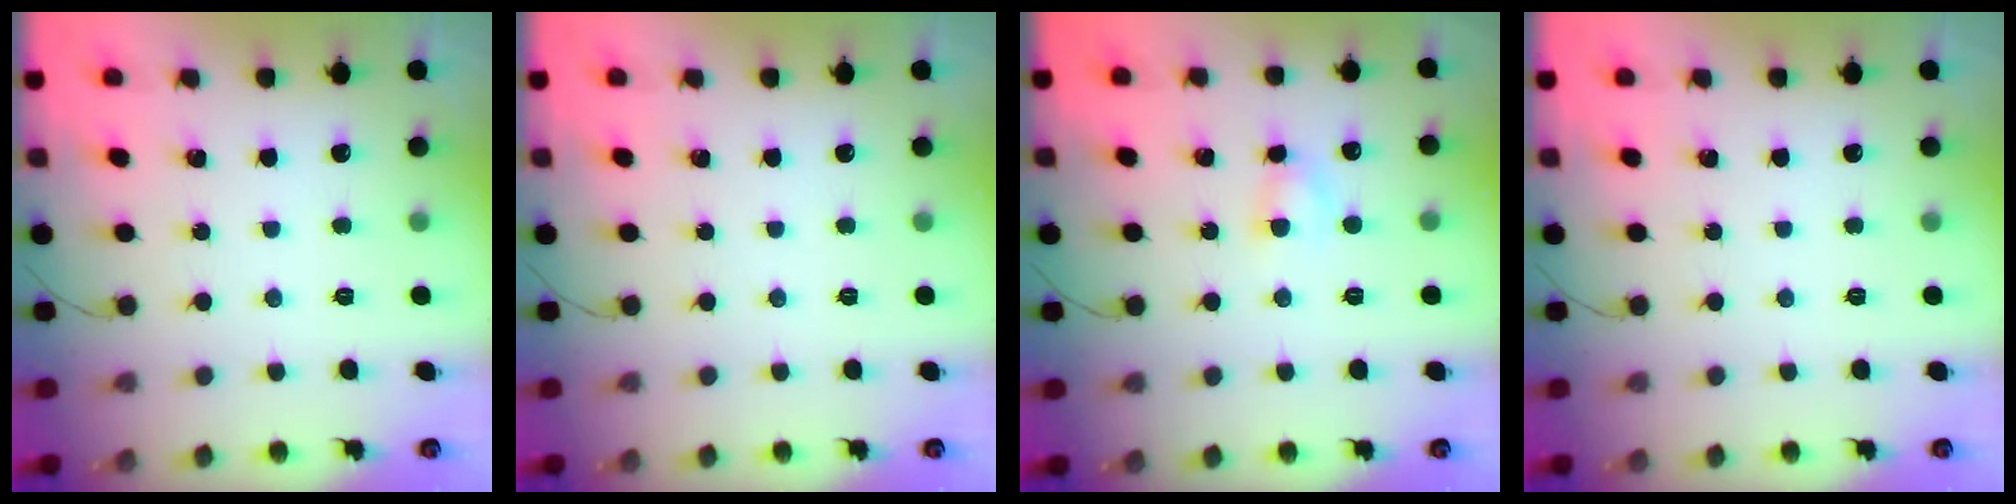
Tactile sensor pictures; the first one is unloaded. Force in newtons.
{"total": 0.0}
{"total": 3.0, "press": 2.8, "slide": 0.9}
{"total": 0.0}